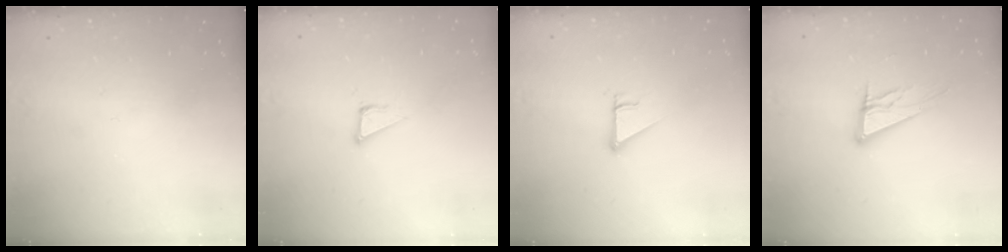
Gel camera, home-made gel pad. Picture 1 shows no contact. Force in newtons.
{"total": 3.8, "press": 3.8, "slide": 0.2}
{"total": 2.5, "press": 2.5, "slide": 0.1}
{"total": 11.5, "press": 11.4, "slide": 1.9}